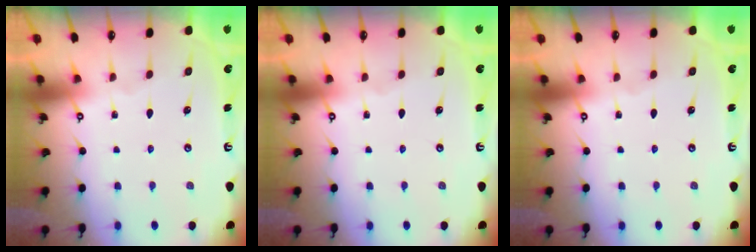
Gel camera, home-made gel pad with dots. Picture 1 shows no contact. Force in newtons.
{"total": 0.0}
{"total": 0.0}